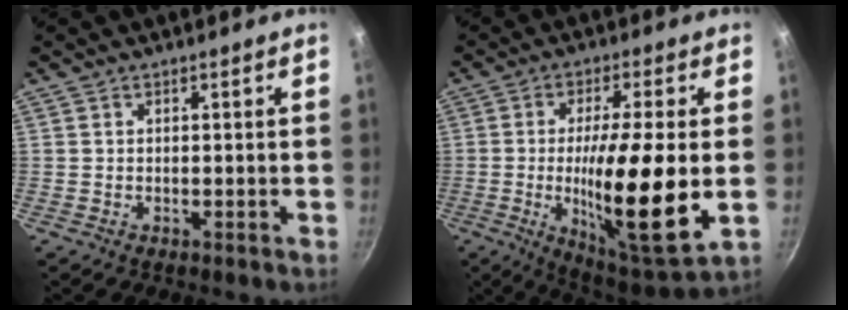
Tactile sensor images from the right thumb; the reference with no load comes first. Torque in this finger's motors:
{"motor_torque": [-0.57, 1.34, 1.15, -0.37, 0.21]}